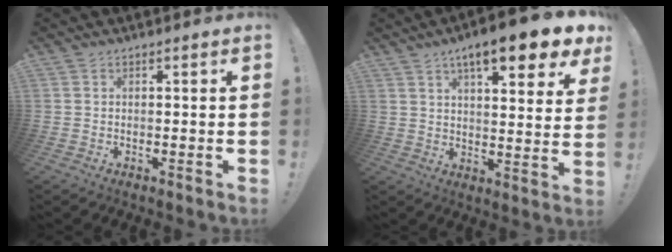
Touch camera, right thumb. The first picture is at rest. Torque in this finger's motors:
{"motor_torque": [0.42, 1.61, 1.53, 0.81, 0.09]}